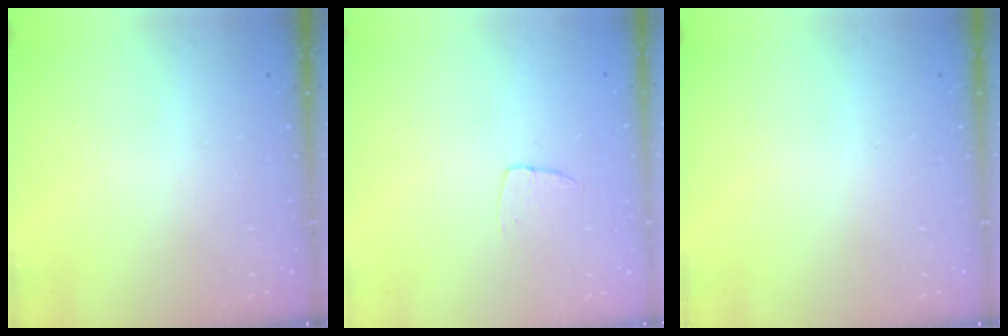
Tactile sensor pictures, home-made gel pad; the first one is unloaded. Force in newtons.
{"total": 4.0, "press": 4.0, "slide": 0.2}
{"total": 0.0}